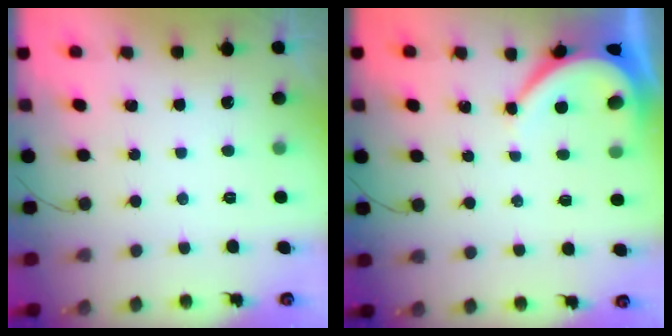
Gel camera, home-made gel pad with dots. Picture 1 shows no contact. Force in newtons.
{"total": 6.2, "press": 6.1, "slide": 0.7}